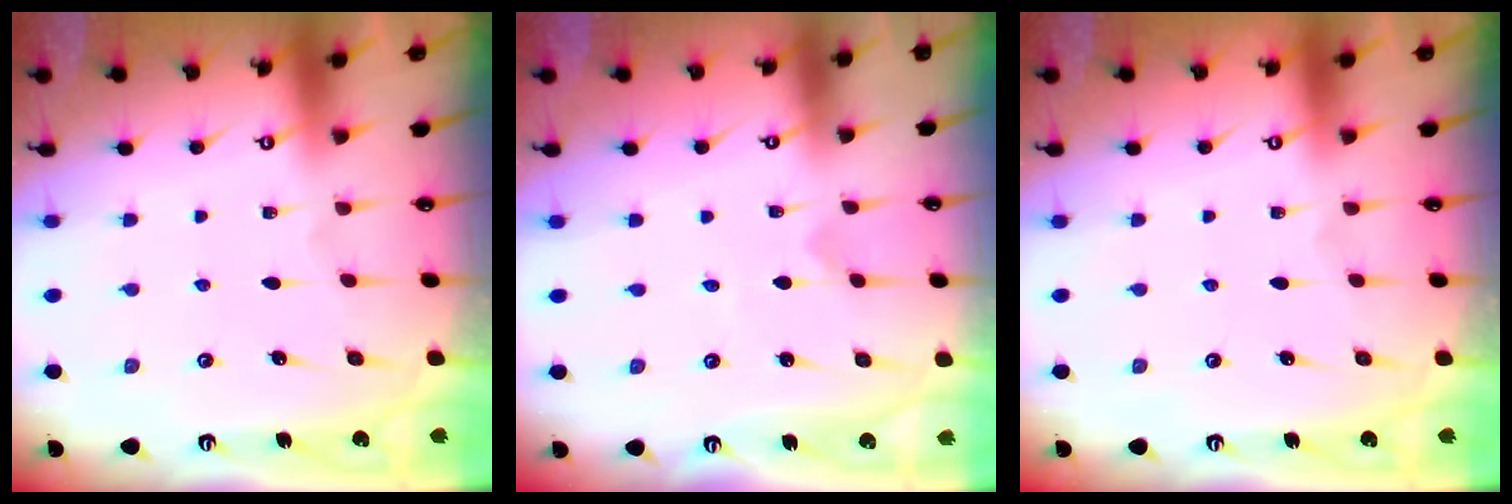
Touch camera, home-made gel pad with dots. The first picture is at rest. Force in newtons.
{"total": 0.0}
{"total": 0.0}